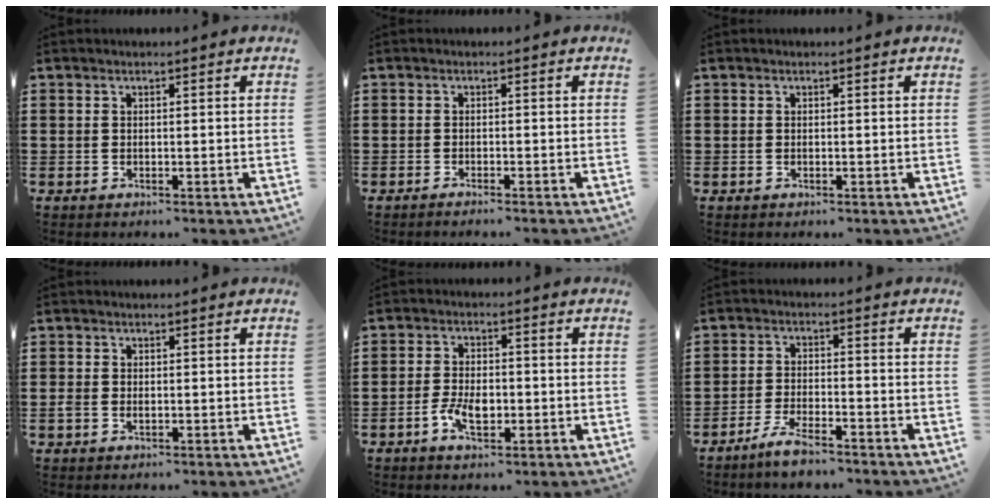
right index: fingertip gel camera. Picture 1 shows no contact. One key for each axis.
{"total": 1.1, "fx": -1.1, "fy": -0.3, "fz": 0.1, "tx": -0.003, "ty": -0.002, "tz": -0.021}
{"total": 0.0}
{"total": 1.4, "fx": -0.4, "fy": 1.0, "fz": 1.0, "tx": -0.026, "ty": 0.000, "tz": -0.010}
{"total": 4.7, "fx": -1.5, "fy": 2.5, "fz": 3.7, "tx": -0.078, "ty": 0.003, "tz": -0.027}
{"total": 4.4, "fx": -4.0, "fy": 0.3, "fz": 1.9, "tx": -0.052, "ty": -0.005, "tz": -0.083}